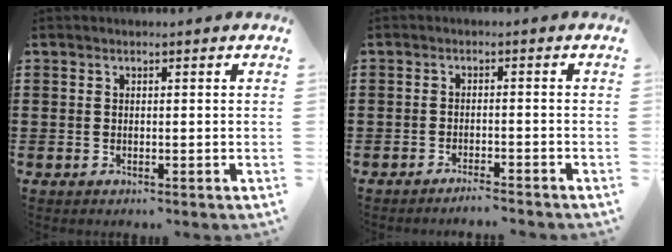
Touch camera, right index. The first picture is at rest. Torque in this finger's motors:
{"motor_torque": [0.34, -0.26, 0.07, 0.00]}